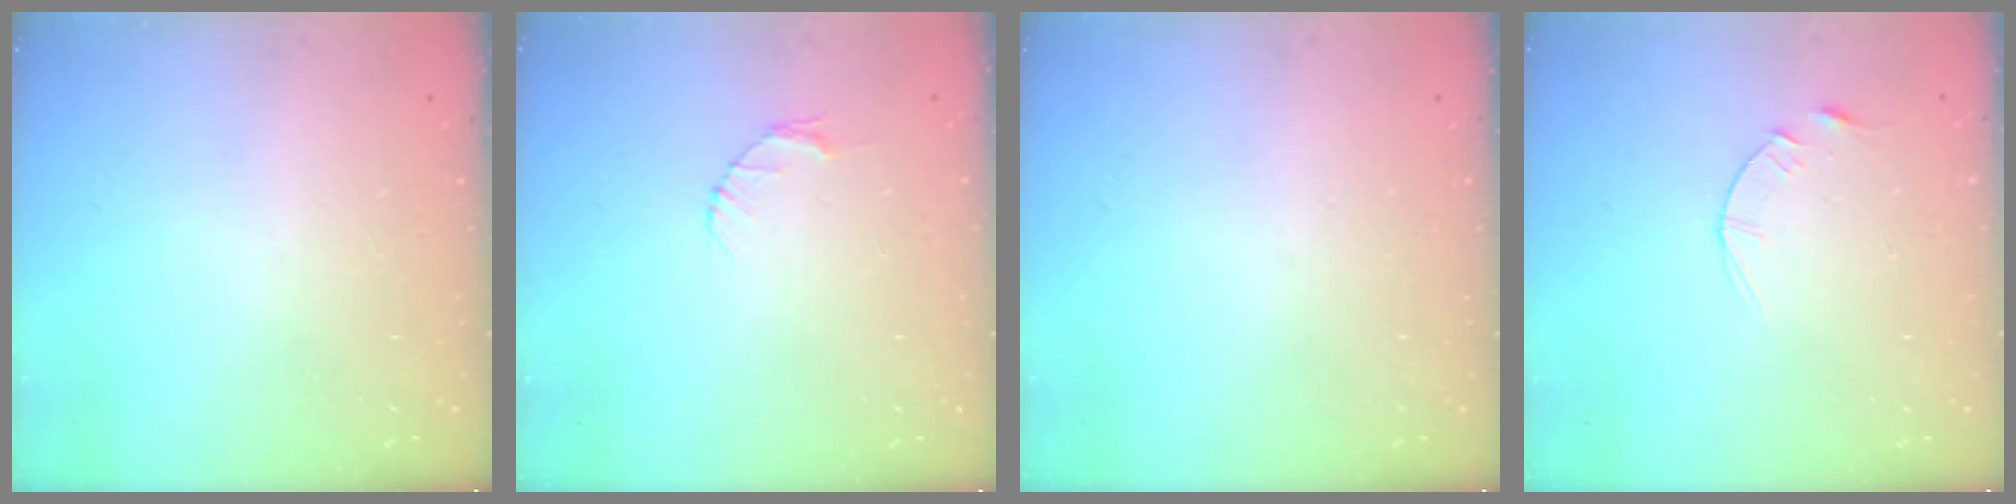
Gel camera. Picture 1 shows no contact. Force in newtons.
{"total": 2.6, "press": 2.6, "slide": 0.3}
{"total": 0.0}
{"total": 3.1, "press": 3.1, "slide": 0.5}